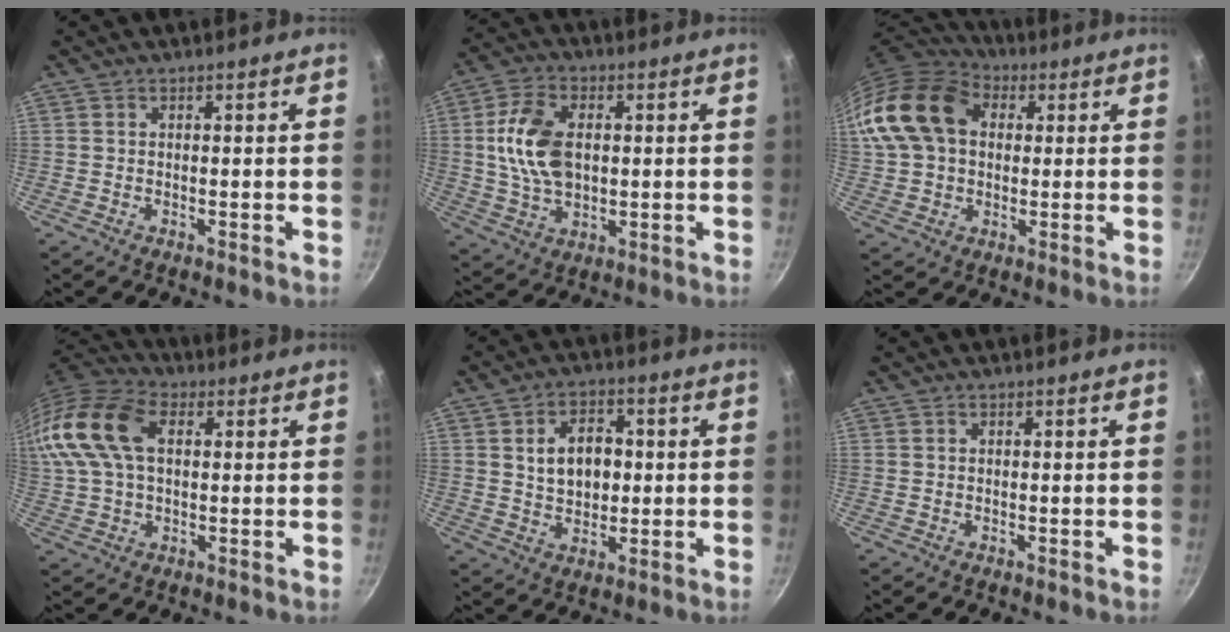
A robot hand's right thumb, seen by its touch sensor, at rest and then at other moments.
{"total": 12.5, "force": [1.4, 8.0, 9.5], "torque": [-0.166, 0.004, 0.025]}
{"total": 17.0, "force": [3.4, 12.6, 10.9], "torque": [-0.196, 0.028, 0.050]}
{"total": 18.4, "force": [4.3, 11.5, 13.7], "torque": [-0.287, 0.027, 0.066]}
{"total": 9.2, "force": [1.2, 6.5, 6.3], "torque": [-0.078, 0.004, 0.022]}
{"total": 0.0}